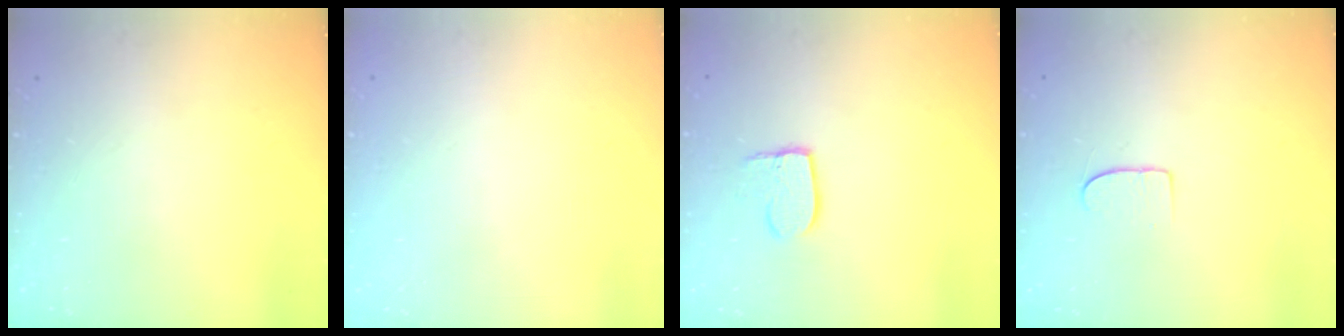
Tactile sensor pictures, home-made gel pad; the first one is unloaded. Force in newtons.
{"total": 0.0}
{"total": 7.7, "press": 7.7, "slide": 0.5}
{"total": 5.4, "press": 5.4, "slide": 0.4}